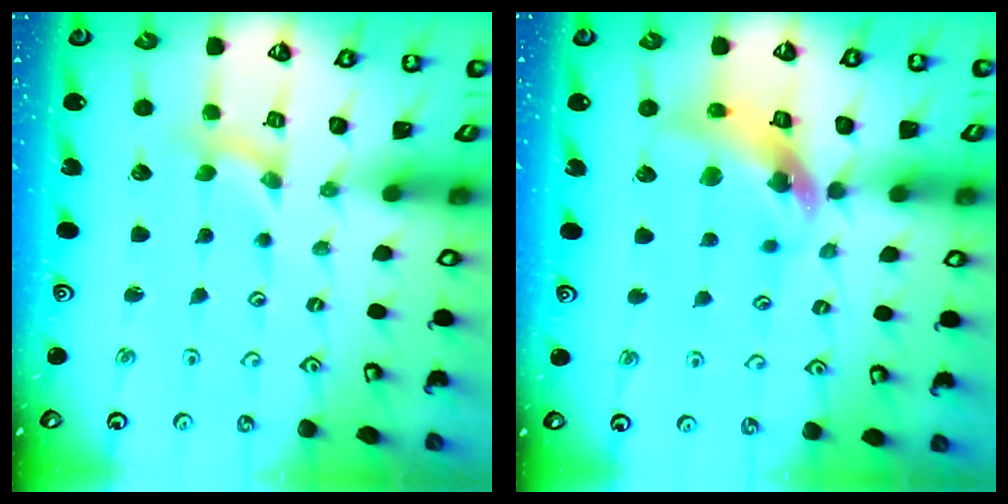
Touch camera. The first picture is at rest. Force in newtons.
{"total": 13.1, "press": 13.0, "slide": 1.8}